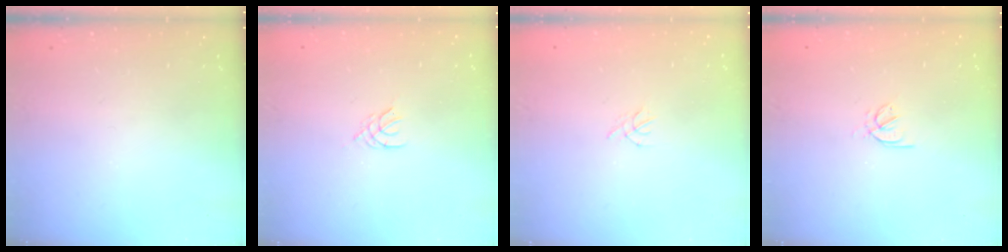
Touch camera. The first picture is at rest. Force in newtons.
{"total": 2.1, "press": 2.0, "slide": 0.4}
{"total": 1.3, "press": 1.2, "slide": 0.4}
{"total": 2.4, "press": 2.4, "slide": 0.5}